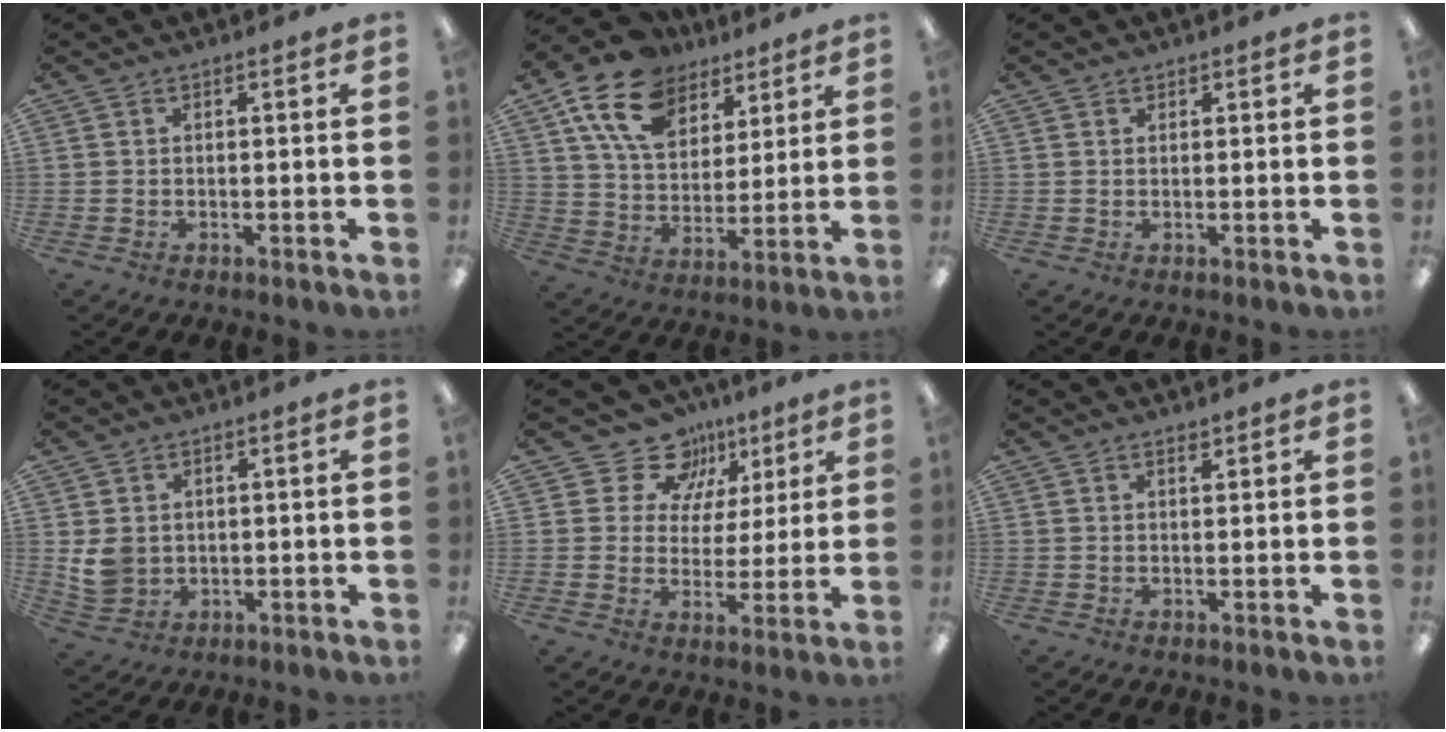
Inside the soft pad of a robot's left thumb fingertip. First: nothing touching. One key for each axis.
{"total": 17.1, "fx": 10.5, "fy": 10.7, "fz": 8.1, "tx": -0.158, "ty": -0.038, "tz": 0.197}
{"total": 1.0, "fx": 0.8, "fy": 0.7, "fz": 0.0, "tx": 0.001, "ty": 0.001, "tz": 0.015}
{"total": 5.8, "fx": 1.0, "fy": 5.0, "fz": 2.6, "tx": -0.043, "ty": 0.003, "tz": 0.024}
{"total": 12.6, "fx": 7.6, "fy": 9.5, "fz": 3.4, "tx": -0.057, "ty": -0.043, "tz": 0.144}
{"total": 1.3, "fx": 1.1, "fy": 0.3, "fz": 0.4, "tx": -0.010, "ty": -0.001, "tz": 0.021}